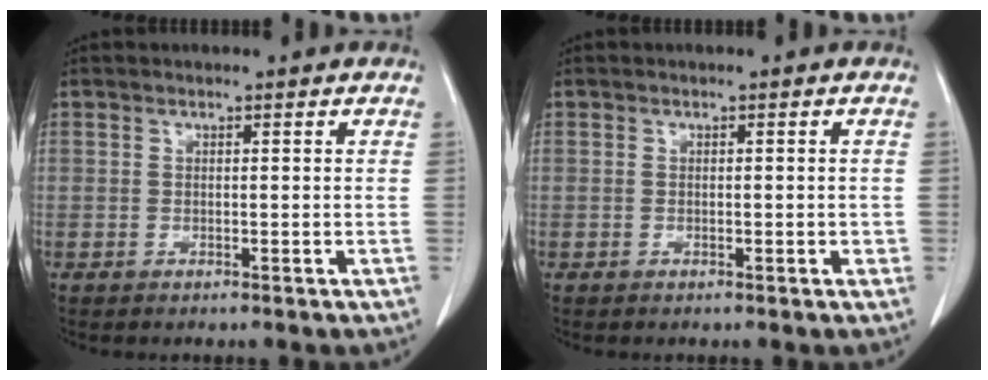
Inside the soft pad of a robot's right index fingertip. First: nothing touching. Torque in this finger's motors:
{"motor_torque": [-0.18, 0.34, -0.02, 0.00]}